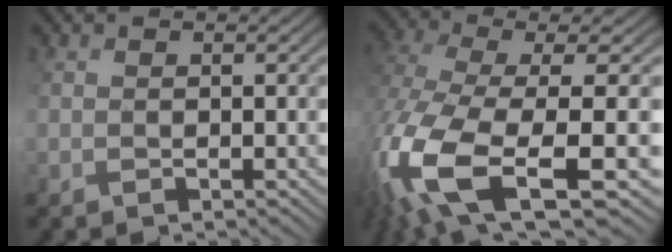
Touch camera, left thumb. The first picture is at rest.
{"total": 14.5, "force": [-3.7, 5.9, 12.7], "torque": [-0.326, -0.035, -0.035]}